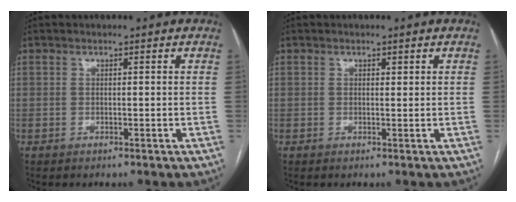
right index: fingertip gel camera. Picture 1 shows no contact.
{"total": 0.8, "force": [0.5, 0.4, 0.5], "torque": [-0.006, -0.001, 0.005]}